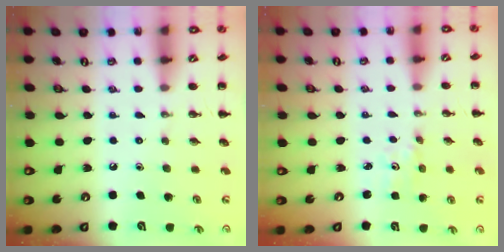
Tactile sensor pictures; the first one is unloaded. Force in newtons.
{"total": 1.1, "press": 1.0, "slide": 0.3}